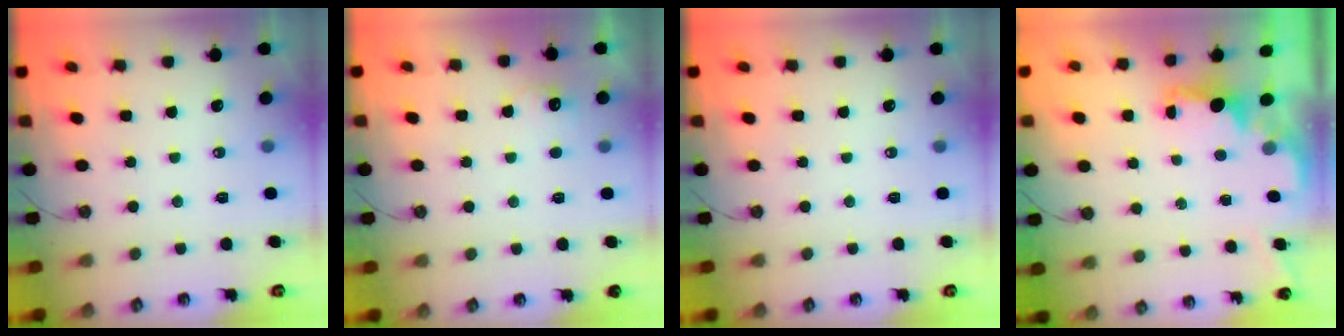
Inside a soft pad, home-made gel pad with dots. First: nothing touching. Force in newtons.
{"total": 6.6, "press": 6.5, "slide": 1.3}
{"total": 0.0}
{"total": 1.7, "press": 1.6, "slide": 0.6}